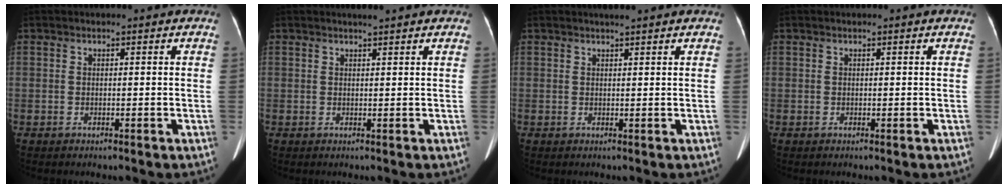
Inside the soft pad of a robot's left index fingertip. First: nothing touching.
{"total": 1.6, "force": [1.4, -0.1, 0.8], "torque": [-0.011, 0.006, 0.025]}
{"total": 2.5, "force": [2.1, 0.0, 1.3], "torque": [-0.015, 0.012, 0.030]}
{"total": 0.0}